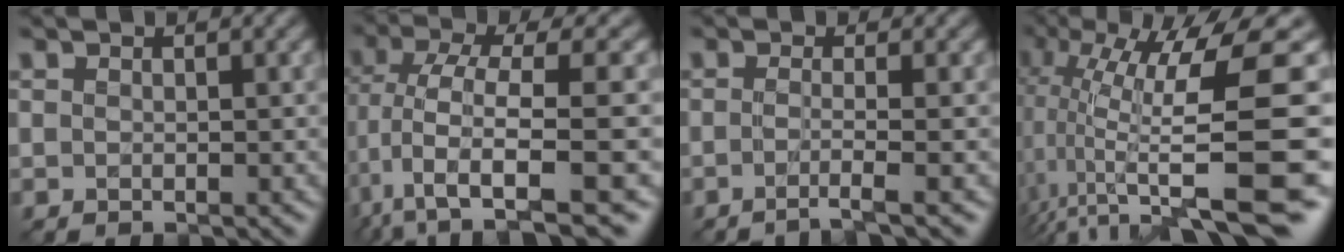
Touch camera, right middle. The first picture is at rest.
{"total": 8.3, "force": [-2.9, 3.0, 7.1], "torque": [-0.133, 0.005, -0.057]}
{"total": 2.6, "force": [-1.0, 0.6, 2.3], "torque": [-0.027, -0.007, -0.033]}
{"total": 12.8, "force": [1.5, 2.9, 12.4], "torque": [-0.206, 0.007, 0.046]}